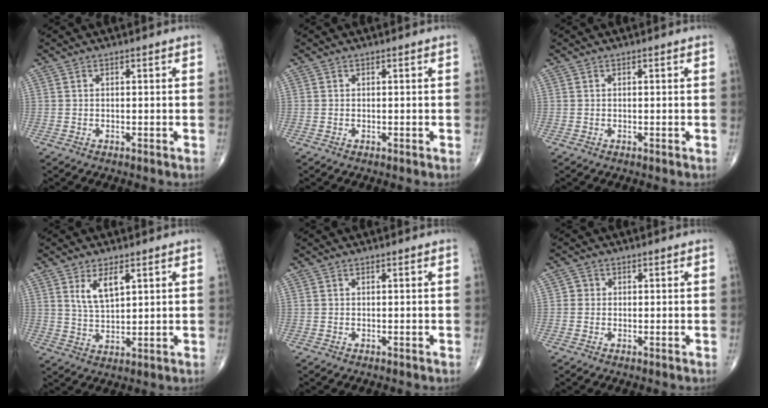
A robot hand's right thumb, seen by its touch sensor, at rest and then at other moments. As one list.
[{"total": 0.0}, {"total": 0.0}, {"total": 6.1, "force": [2.8, 2.6, 4.8], "torque": [-0.083, -0.018, 0.059]}, {"total": 0.0}, {"total": 1.4, "force": [0.0, 1.3, 0.3], "torque": [0.003, 0.004, -0.004]}]